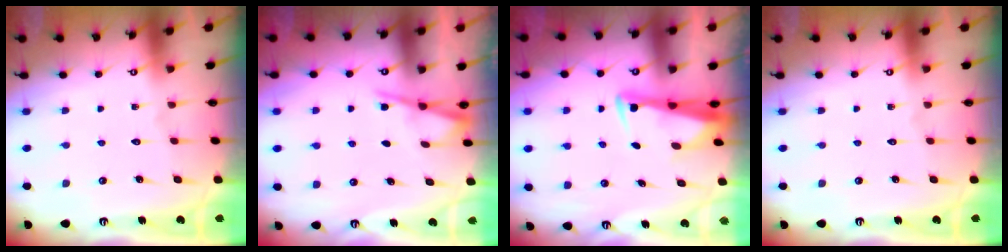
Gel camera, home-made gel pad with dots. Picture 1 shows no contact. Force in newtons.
{"total": 2.7, "press": 2.7, "slide": 0.5}
{"total": 3.4, "press": 3.3, "slide": 0.9}
{"total": 0.0}